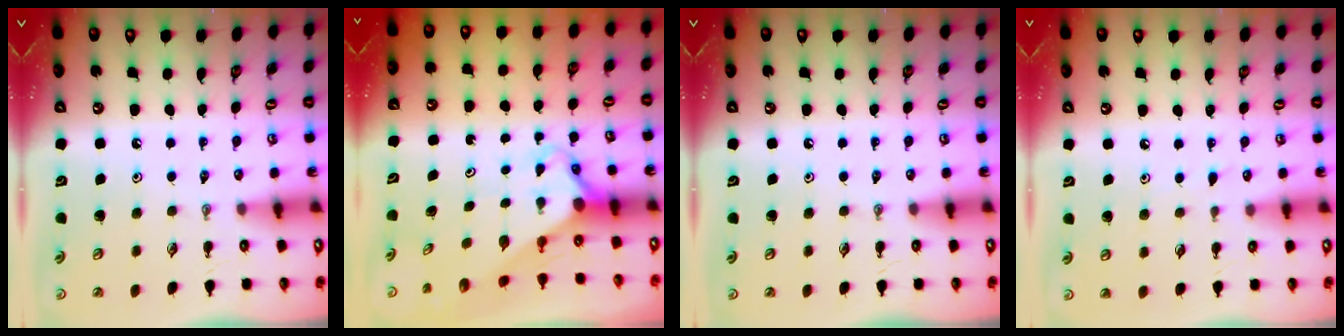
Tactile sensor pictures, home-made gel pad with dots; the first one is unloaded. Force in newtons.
{"total": 3.0, "press": 3.0, "slide": 0.2}
{"total": 0.0}
{"total": 2.9, "press": 2.9, "slide": 0.4}